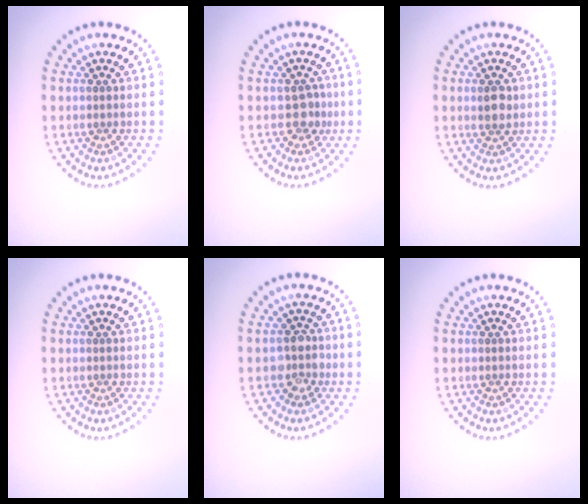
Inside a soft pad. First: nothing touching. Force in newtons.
{"total": 1.8, "press": 1.5, "slide": 0.9}
{"total": 1.9, "press": 1.8, "slide": 0.6}
{"total": 0.0}
{"total": 2.3, "press": 2.0, "slide": 1.1}
{"total": 0.0}